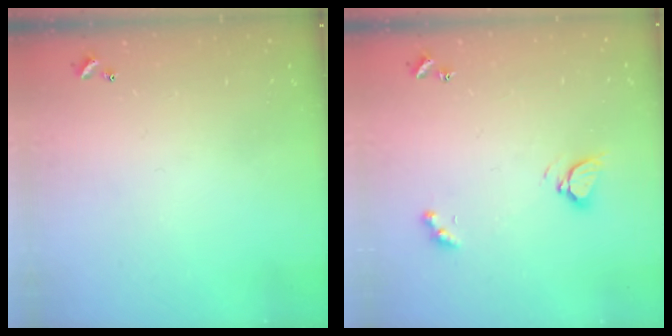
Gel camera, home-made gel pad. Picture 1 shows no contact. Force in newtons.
{"total": 3.4, "press": 3.4, "slide": 0.3}